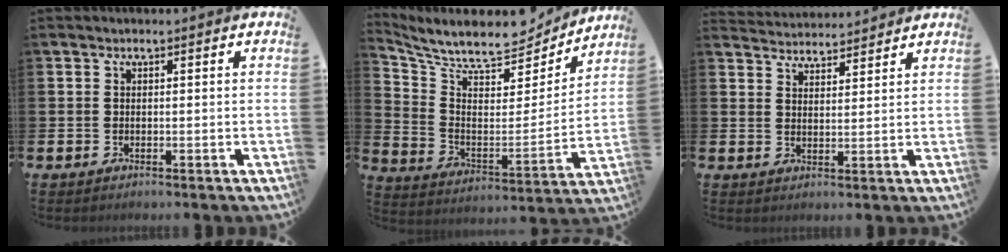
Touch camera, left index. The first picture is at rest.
{"total": 8.8, "force": [8.1, 2.2, 2.7], "torque": [-0.090, -0.062, 0.137]}
{"total": 3.8, "force": [3.8, 0.4, -0.5], "torque": [-0.011, -0.021, 0.070]}